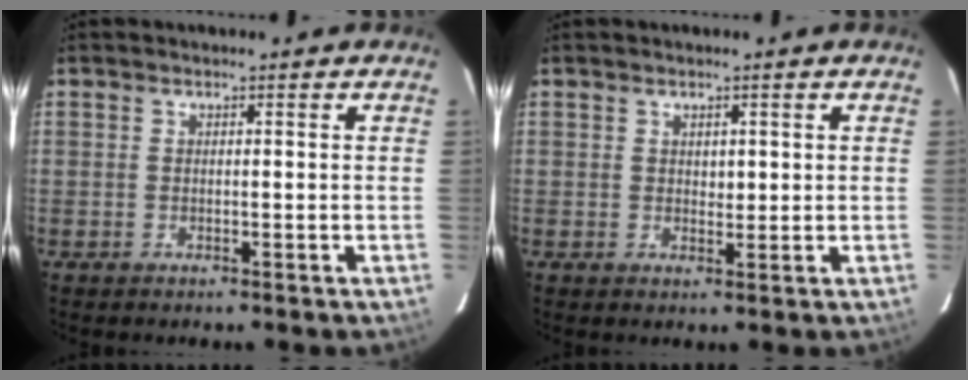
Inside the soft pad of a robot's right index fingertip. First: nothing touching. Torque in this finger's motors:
{"motor_torque": [-0.10, -0.01, -0.01, 0.00]}